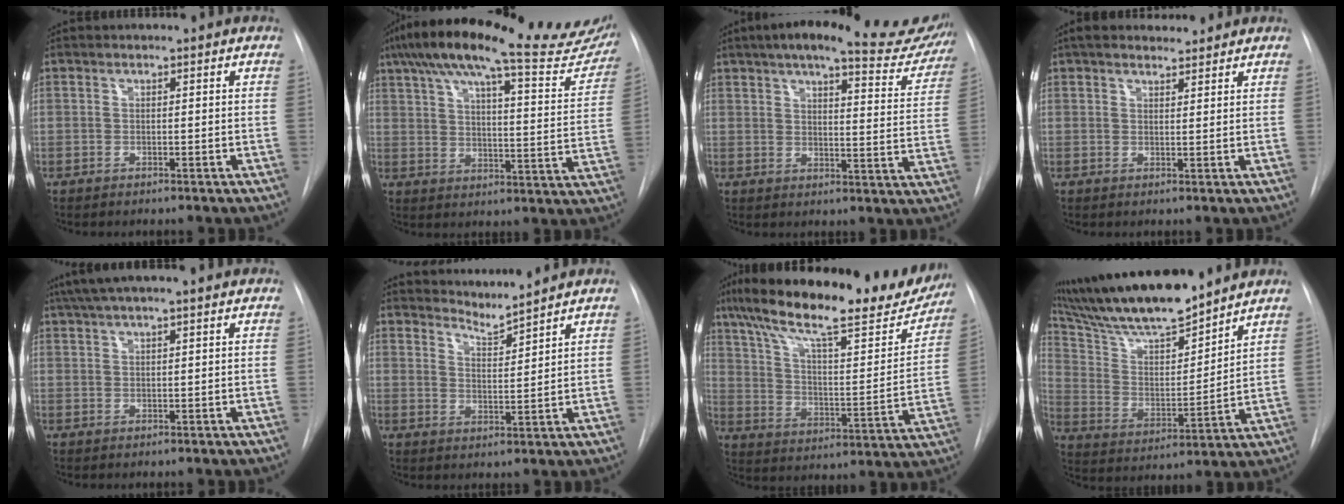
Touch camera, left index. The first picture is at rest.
{"total": 29.1, "force": [24.2, 5.9, 15.0], "torque": [-0.230, -0.011, 0.302]}
{"total": 23.6, "force": [20.4, 5.0, 10.8], "torque": [-0.145, -0.026, 0.239]}
{"total": 6.5, "force": [5.7, 1.9, 2.3], "torque": [-0.032, 0.025, 0.087]}
{"total": 6.2, "force": [4.7, 0.0, 4.0], "torque": [-0.069, 0.041, 0.080]}
{"total": 5.5, "force": [5.4, -1.2, -0.2], "torque": [-0.004, -0.023, 0.102]}
{"total": 26.5, "force": [21.5, 5.4, 14.5], "torque": [-0.238, 0.000, 0.307]}
{"total": 18.3, "force": [15.9, 2.1, 8.8], "torque": [-0.163, 0.006, 0.284]}